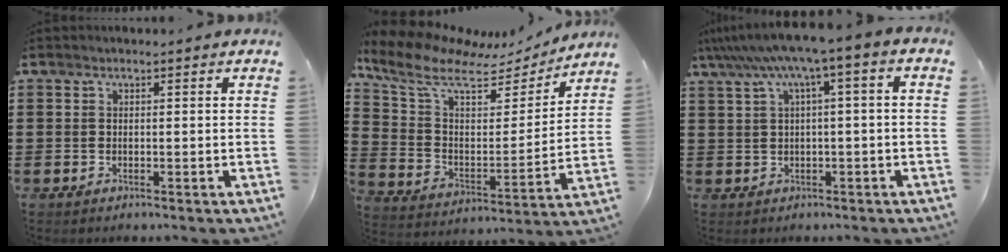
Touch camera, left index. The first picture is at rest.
{"total": 9.3, "force": [7.3, 3.1, 4.9], "torque": [-0.129, -0.040, 0.124]}
{"total": 5.9, "force": [1.4, 0.4, 5.7], "torque": [-0.110, -0.013, 0.021]}